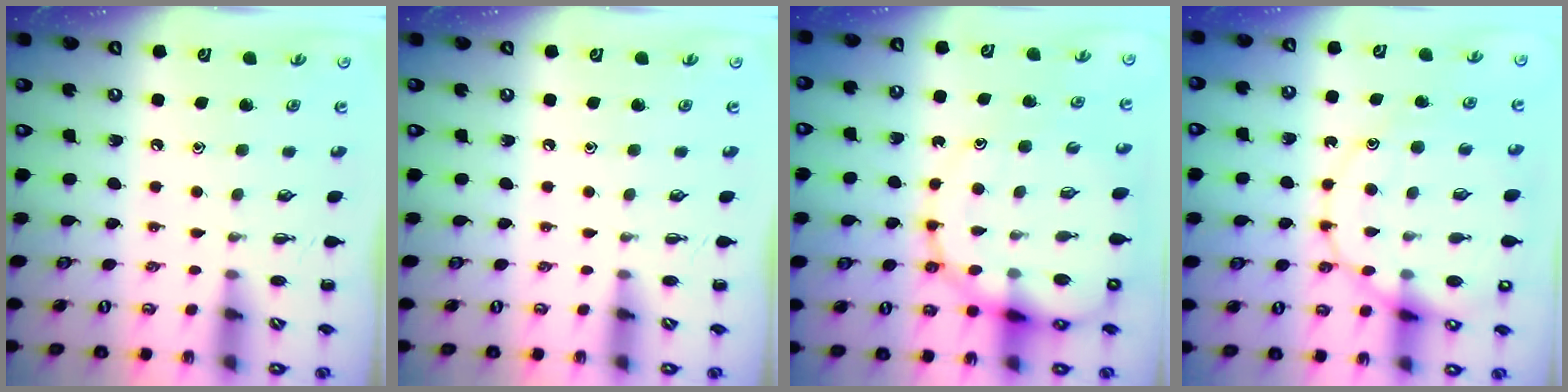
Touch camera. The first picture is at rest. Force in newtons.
{"total": 0.0}
{"total": 19.7, "press": 19.2, "slide": 4.6}
{"total": 18.5, "press": 18.3, "slide": 2.5}